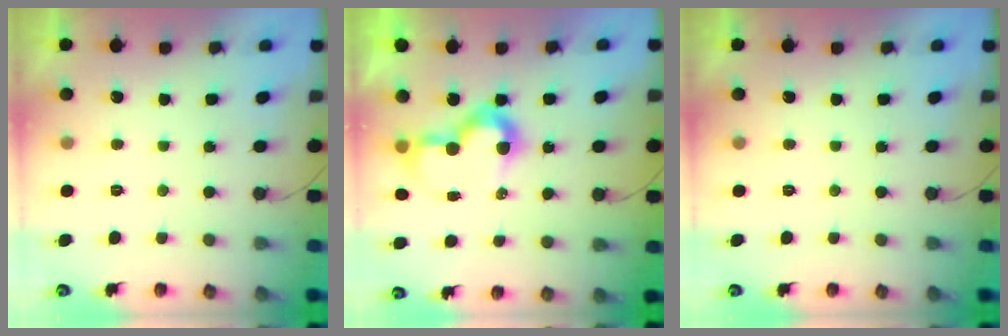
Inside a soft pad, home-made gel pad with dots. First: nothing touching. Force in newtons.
{"total": 10.0, "press": 10.0, "slide": 0.6}
{"total": 0.0}